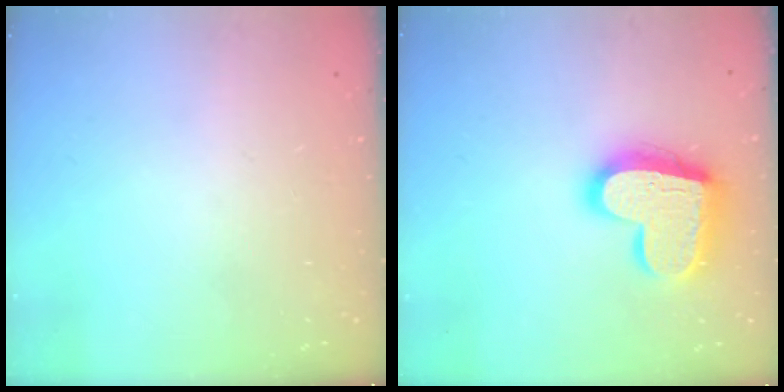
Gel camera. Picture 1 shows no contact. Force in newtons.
{"total": 18.2, "press": 18.1, "slide": 1.4}